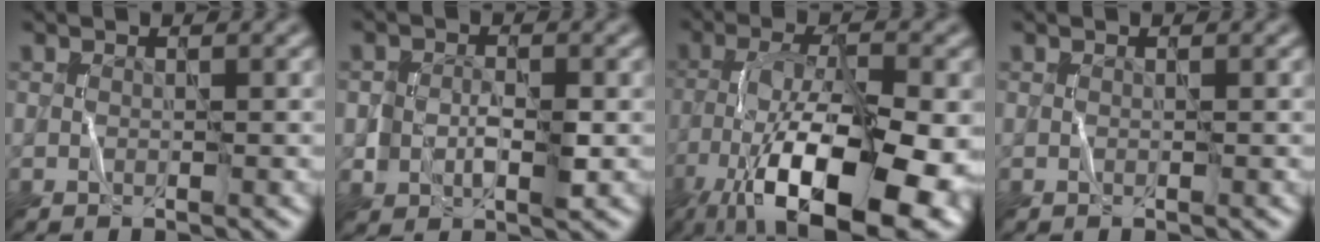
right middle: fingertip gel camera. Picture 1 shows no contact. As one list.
[{"total": 2.3, "force": [-0.3, 1.7, 1.5], "torque": [-0.023, -0.001, -0.007]}, {"total": 14.4, "force": [-6.7, 5.4, 11.6], "torque": [-0.196, -0.003, -0.118]}, {"total": 0.0}]